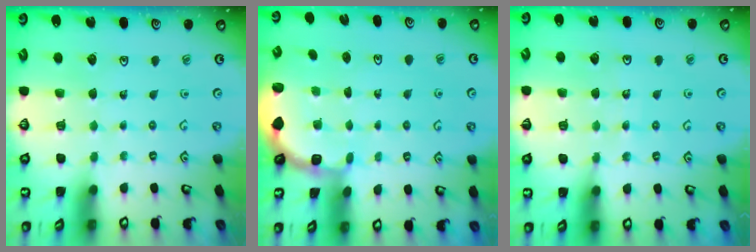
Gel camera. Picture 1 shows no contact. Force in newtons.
{"total": 1.9, "press": 1.8, "slide": 0.7}
{"total": 5.3, "press": 4.9, "slide": 2.0}